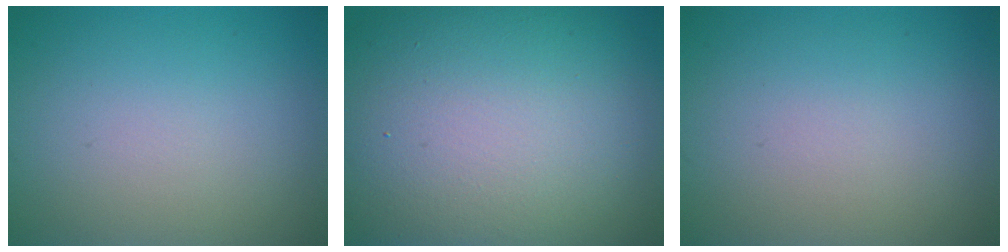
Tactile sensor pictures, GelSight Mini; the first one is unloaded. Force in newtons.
{"total": 17.2, "press": 17.1, "slide": 1.6}
{"total": 0.0}